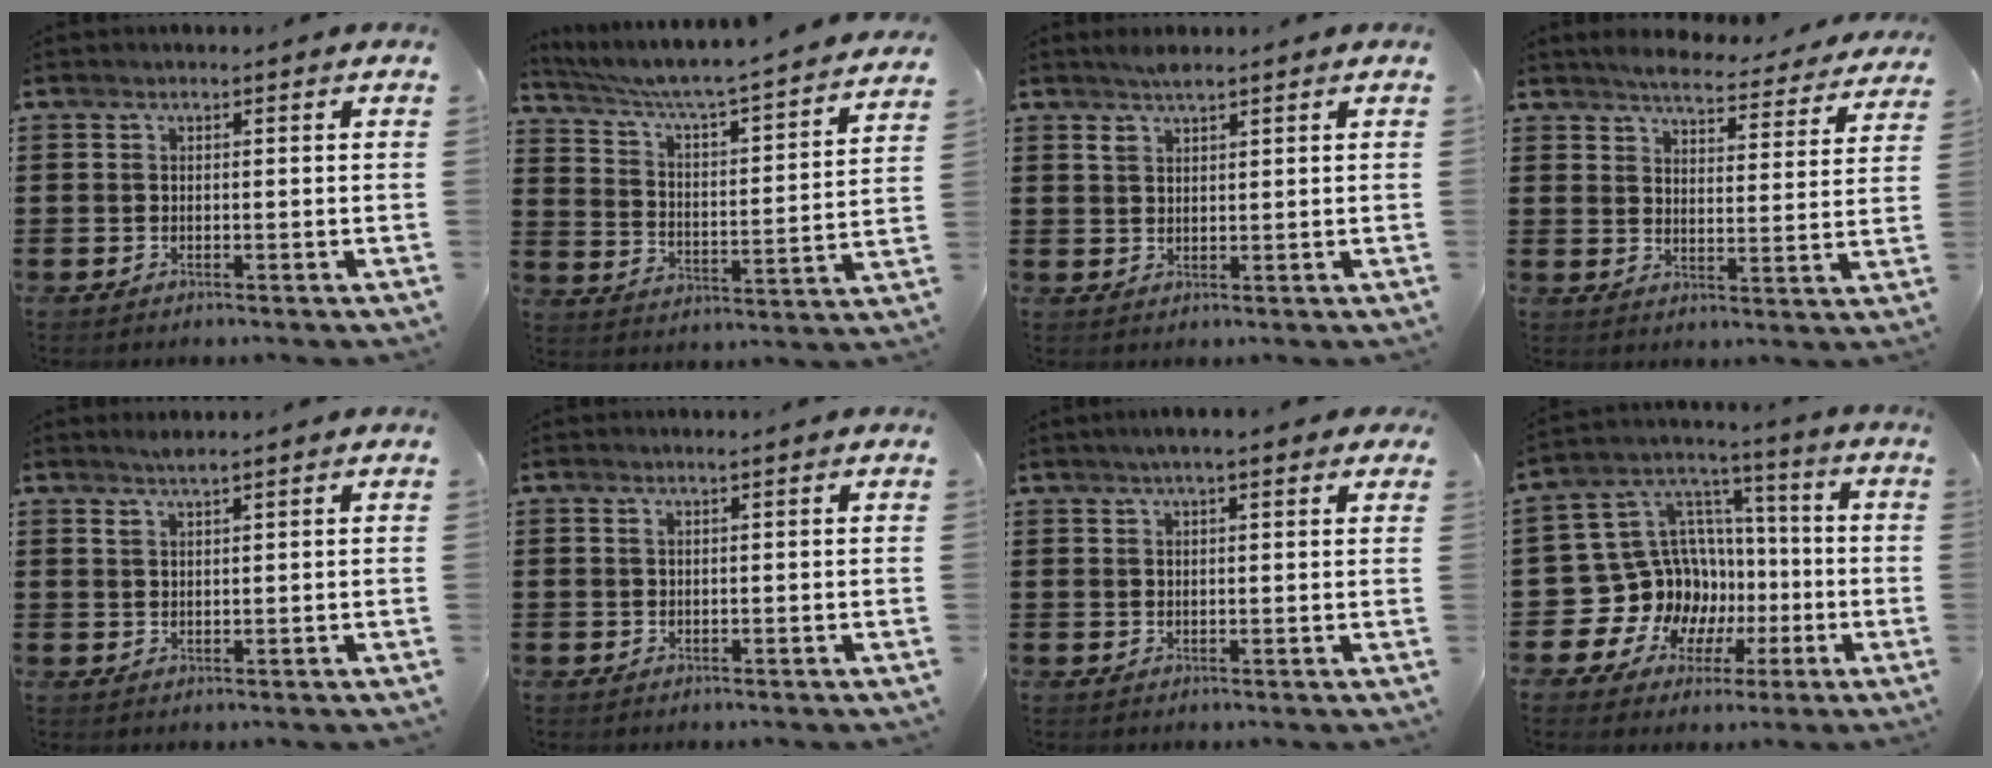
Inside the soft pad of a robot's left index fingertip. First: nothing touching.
{"total": 4.3, "force": [3.9, -0.3, 1.9], "torque": [-0.059, -0.045, 0.054]}
{"total": 2.3, "force": [2.0, 0.6, 1.0], "torque": [-0.023, 0.003, 0.037]}
{"total": 4.7, "force": [4.6, 0.1, 1.2], "torque": [-0.036, -0.033, 0.075]}
{"total": 1.6, "force": [1.5, 0.1, 0.8], "torque": [-0.017, 0.001, 0.027]}
{"total": 0.6, "force": [0.3, 0.0, 0.5], "torque": [-0.009, -0.002, 0.007]}
{"total": 2.9, "force": [2.1, 0.3, 2.0], "torque": [-0.045, 0.007, 0.037]}
{"total": 14.7, "force": [-3.1, 13.5, 4.9], "torque": [-0.140, -0.019, -0.024]}